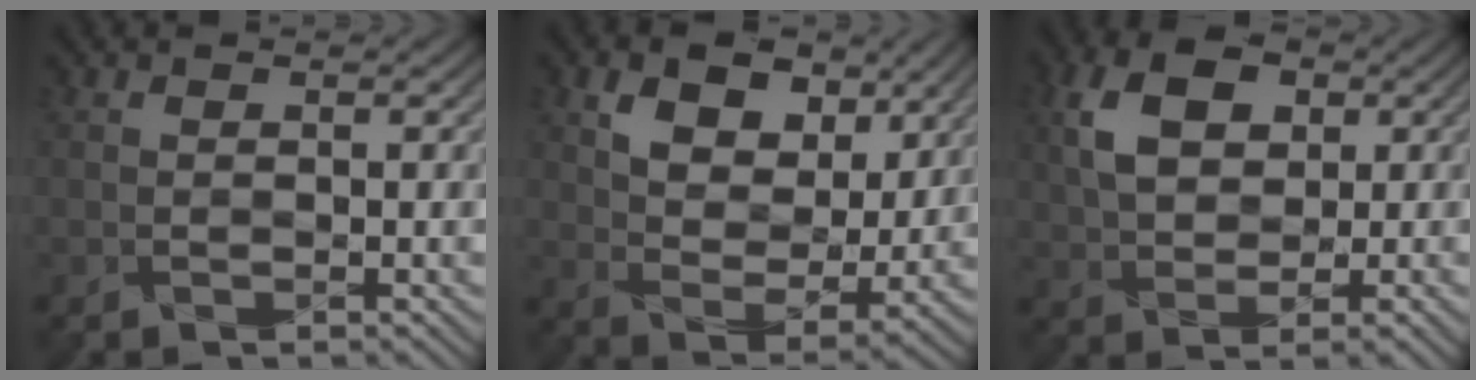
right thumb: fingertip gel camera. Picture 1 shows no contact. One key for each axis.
{"total": 9.3, "fx": 4.9, "fy": 5.7, "fz": 5.5, "tx": -0.111, "ty": -0.008, "tz": 0.087}
{"total": 7.0, "fx": 2.1, "fy": 4.7, "fz": 4.8, "tx": -0.099, "ty": 0.011, "tz": 0.036}